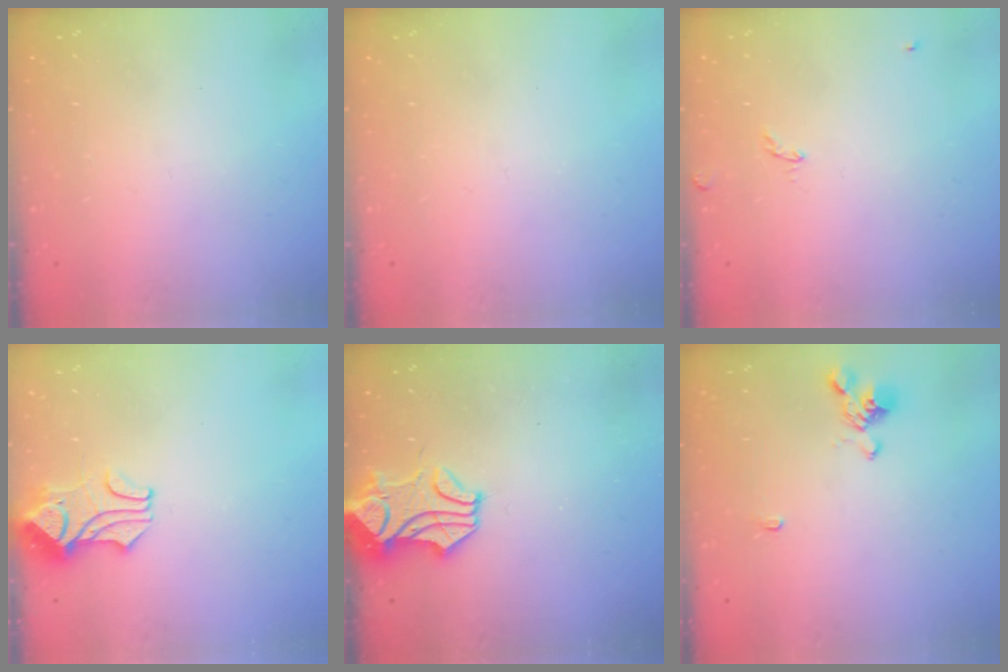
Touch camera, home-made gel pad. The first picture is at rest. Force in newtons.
{"total": 0.0}
{"total": 2.8, "press": 2.8, "slide": 0.3}
{"total": 1.8, "press": 1.4, "slide": 1.2}
{"total": 2.1, "press": 1.8, "slide": 1.1}
{"total": 1.6, "press": 1.3, "slide": 0.9}